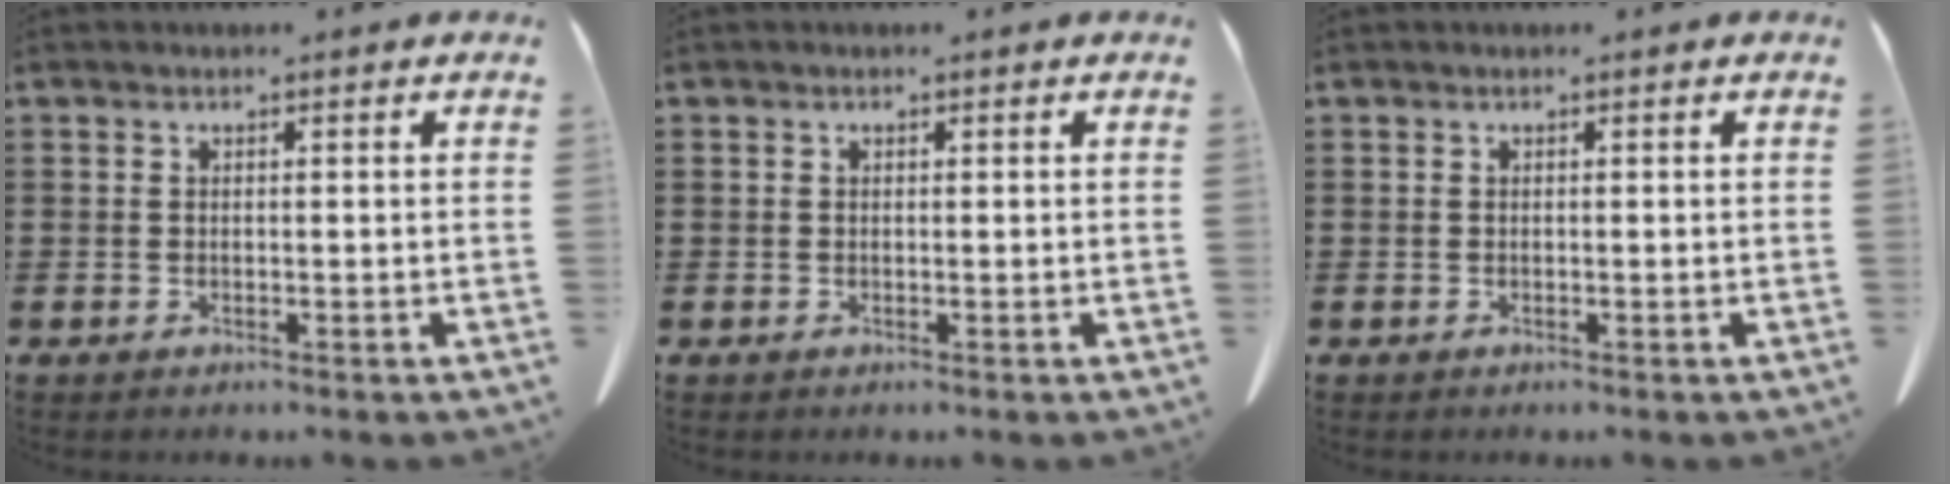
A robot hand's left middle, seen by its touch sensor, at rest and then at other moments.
{"total": 0.0}
{"total": 0.0}